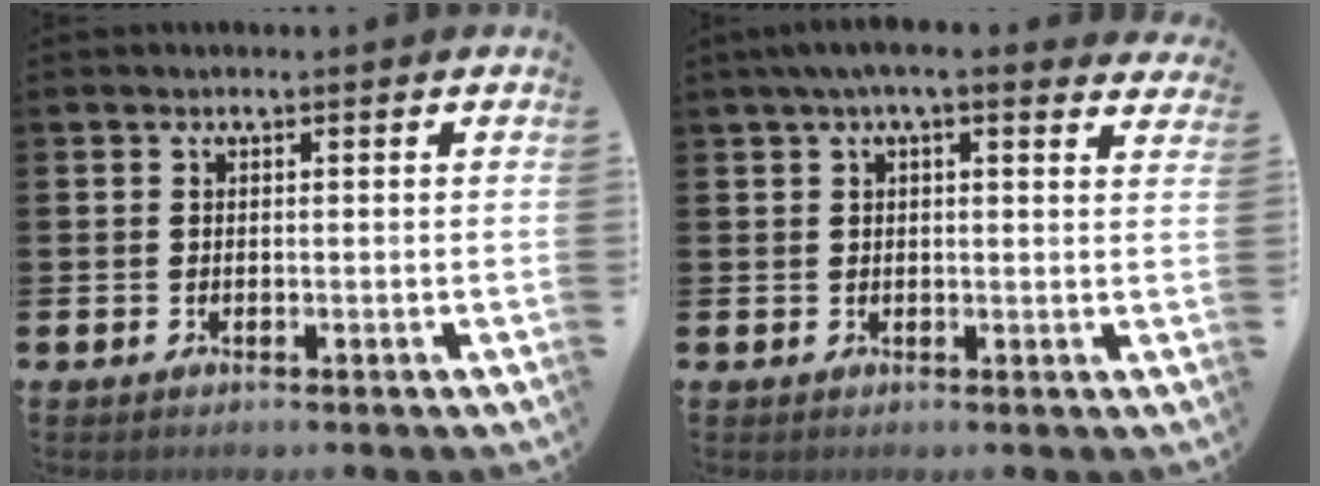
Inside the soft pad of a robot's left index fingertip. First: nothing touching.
{"total": 3.8, "force": [3.3, 0.4, 1.9], "torque": [-0.036, -0.011, 0.057]}